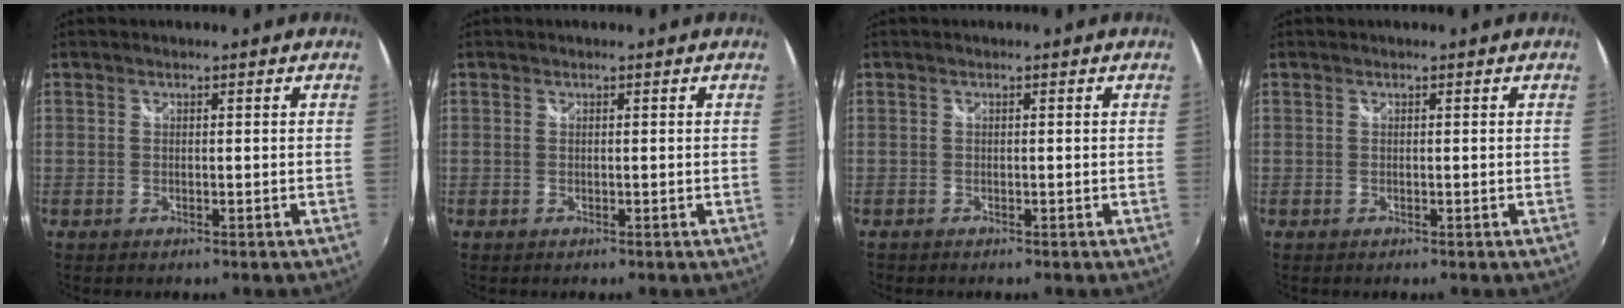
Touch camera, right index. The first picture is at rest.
{"total": 0.0}
{"total": 0.7, "force": [-0.5, 0.5, -0.1], "torque": [-0.001, -0.001, -0.010]}
{"total": 0.0}